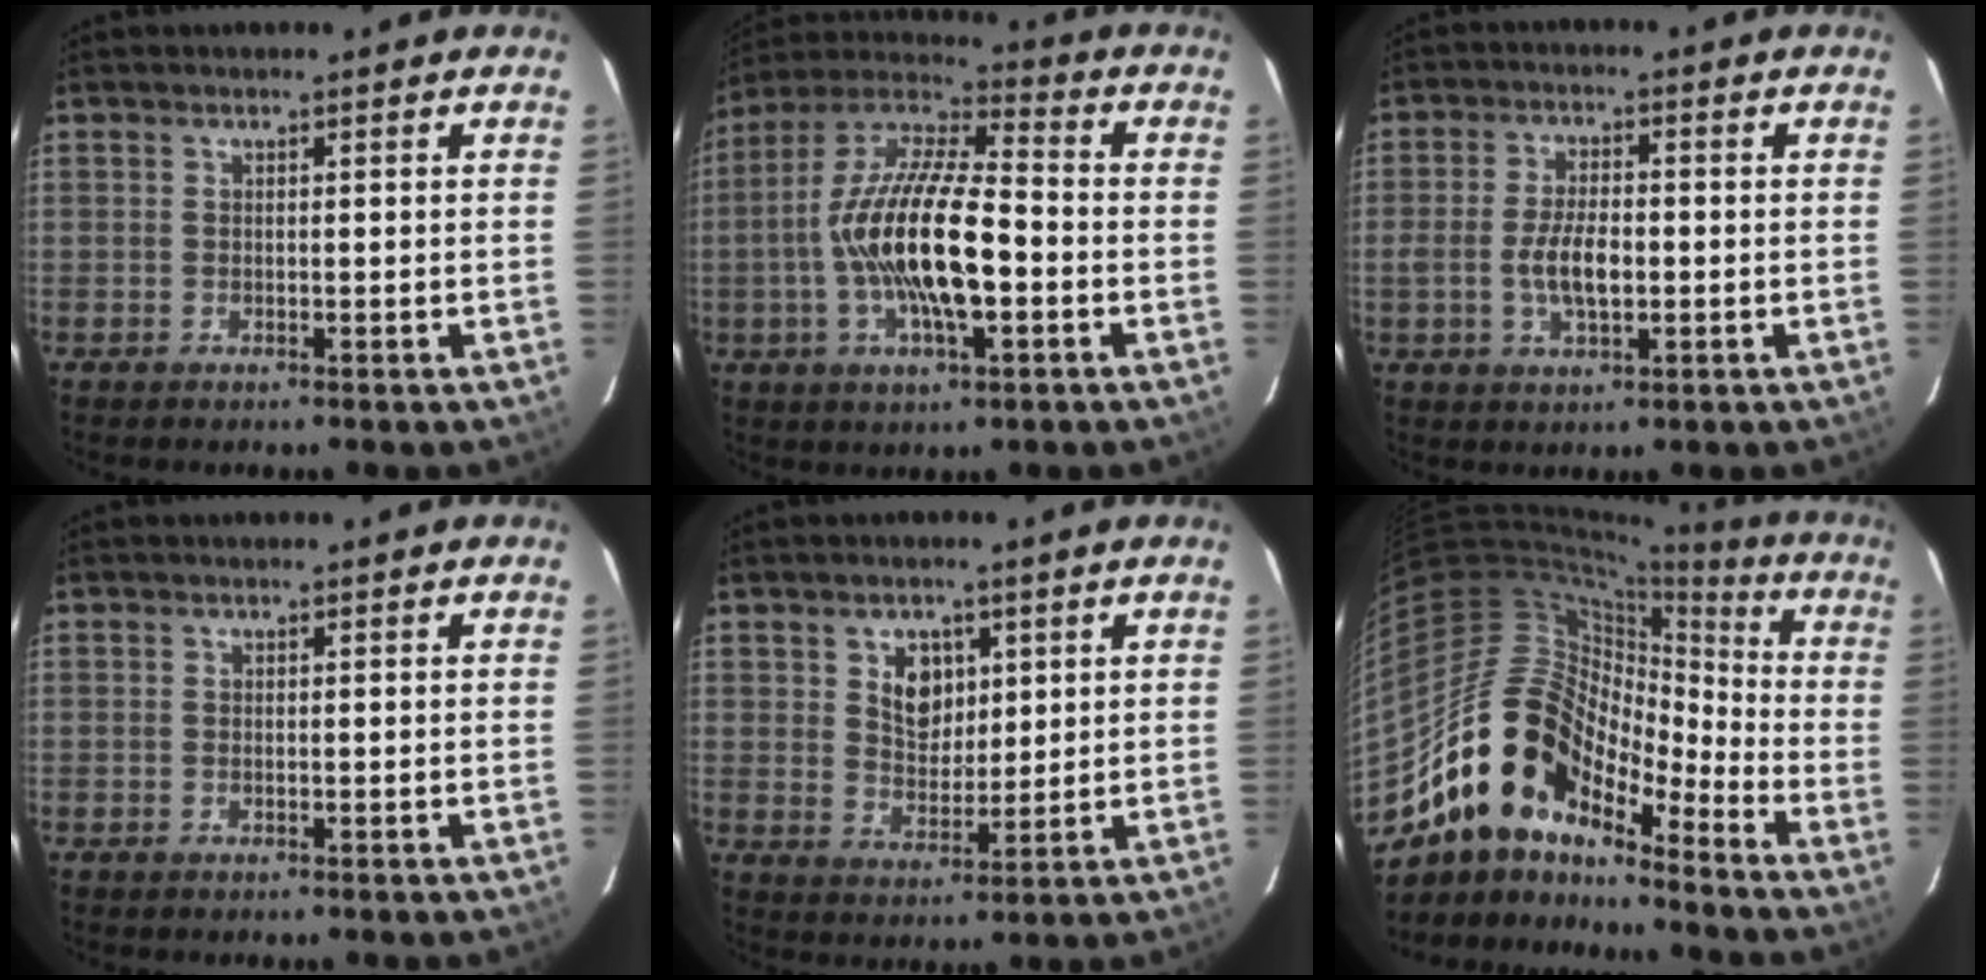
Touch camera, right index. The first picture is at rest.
{"total": 18.1, "force": [-3.2, 5.5, 17.0], "torque": [-0.324, 0.000, -0.065]}
{"total": 6.9, "force": [-1.3, 3.0, 6.1], "torque": [-0.121, 0.000, -0.021]}
{"total": 0.0}
{"total": 6.4, "force": [2.4, 4.6, 3.7], "torque": [-0.055, 0.004, 0.049]}
{"total": 17.1, "force": [-12.7, 8.1, 8.2], "torque": [-0.152, 0.010, -0.240]}